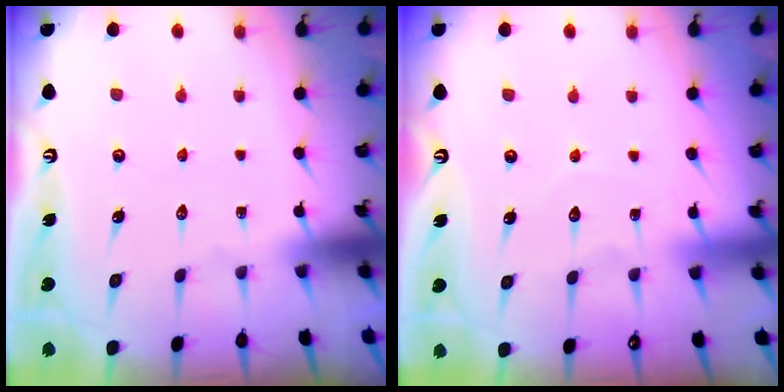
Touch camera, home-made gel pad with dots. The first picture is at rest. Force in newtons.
{"total": 4.5, "press": 4.4, "slide": 0.5}